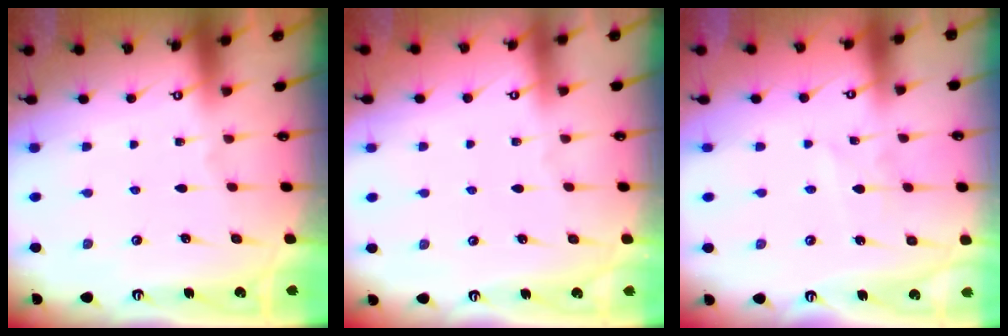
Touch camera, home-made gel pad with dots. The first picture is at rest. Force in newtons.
{"total": 0.0}
{"total": 1.6, "press": 1.6, "slide": 0.1}